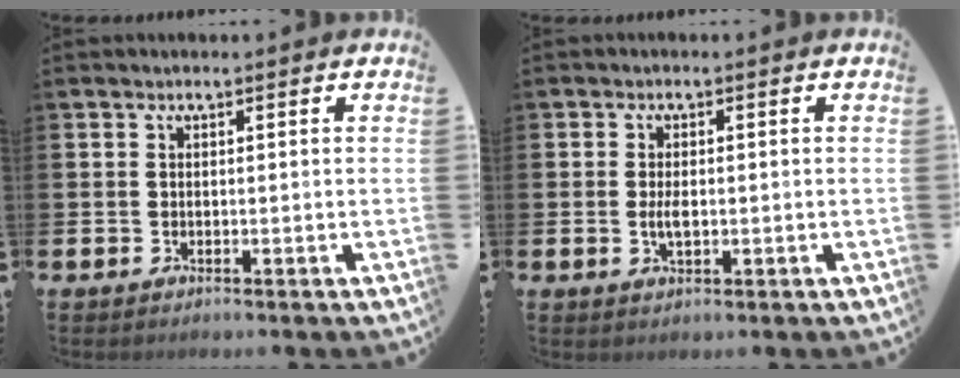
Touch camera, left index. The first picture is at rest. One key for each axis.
{"total": 2.2, "fx": -0.1, "fy": 1.0, "fz": 2.0, "tx": -0.033, "ty": -0.002, "tz": -0.003}